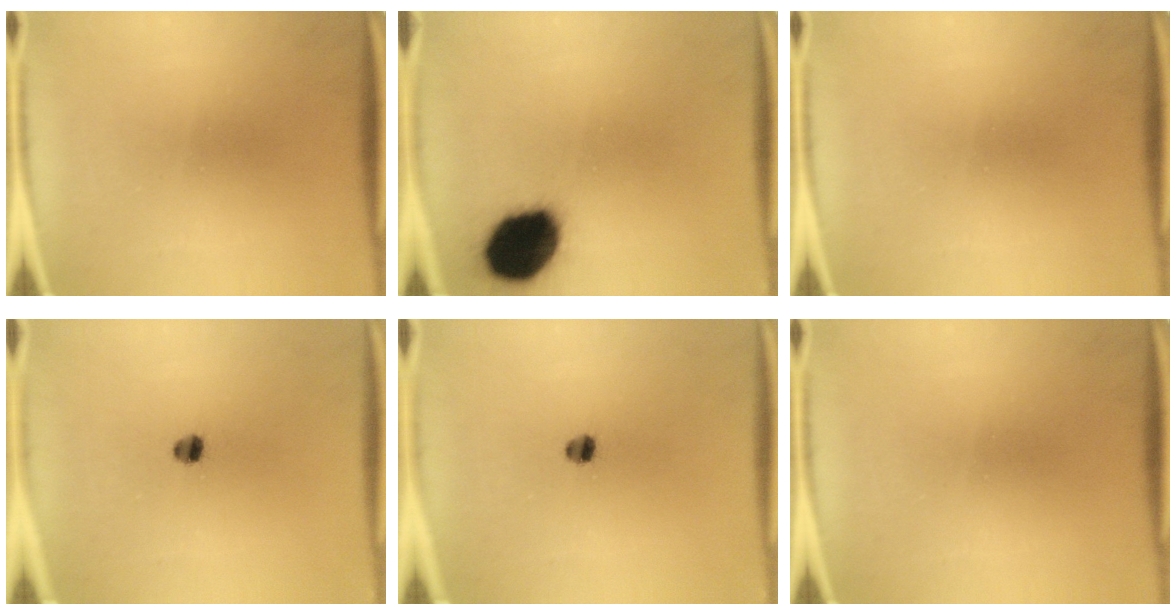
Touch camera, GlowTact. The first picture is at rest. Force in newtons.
{"total": 18.8}
{"total": 0.0}
{"total": 2.3}
{"total": 2.3}
{"total": 0.0}